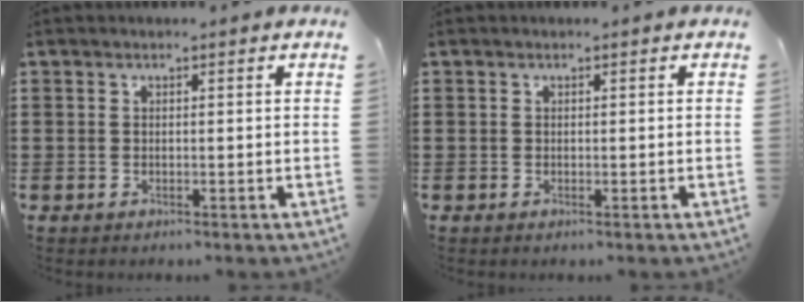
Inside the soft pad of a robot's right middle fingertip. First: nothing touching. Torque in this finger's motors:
{"motor_torque": [-0.25, 0.07, -0.02, -0.01]}